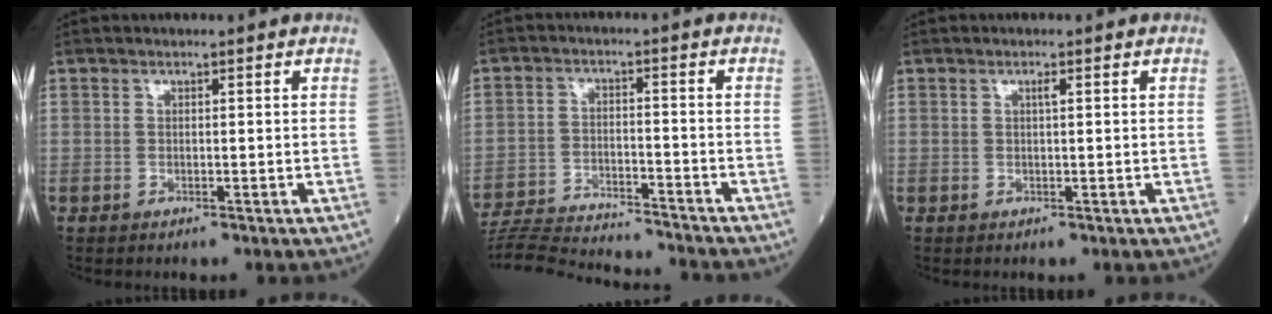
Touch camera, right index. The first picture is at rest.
{"total": 16.9, "force": [-16.2, 0.1, 4.9], "torque": [-0.091, -0.018, -0.250]}
{"total": 0.7, "force": [0.3, 0.0, 0.7], "torque": [-0.014, 0.002, 0.004]}